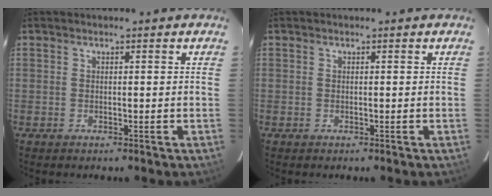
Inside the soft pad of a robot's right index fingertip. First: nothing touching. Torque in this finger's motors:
{"motor_torque": [0.00, 0.00, 0.04, 0.00]}